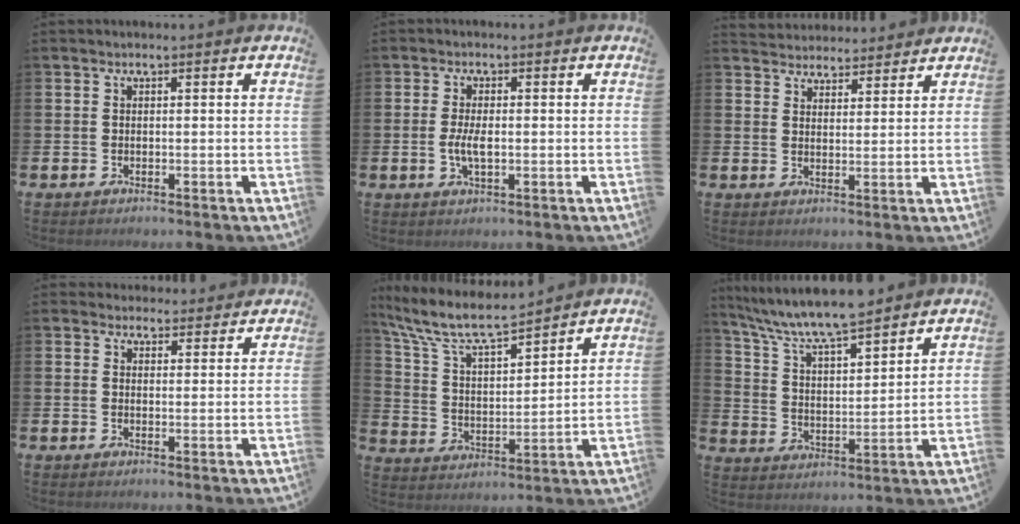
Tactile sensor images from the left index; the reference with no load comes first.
{"total": 3.3, "force": [-0.3, 1.3, 3.0], "torque": [-0.059, -0.001, -0.010]}
{"total": 3.9, "force": [3.8, 0.9, -0.4], "torque": [-0.004, -0.020, 0.070]}
{"total": 3.2, "force": [3.0, 1.1, -0.3], "torque": [0.008, -0.012, 0.053]}
{"total": 9.0, "force": [8.1, 1.6, 3.6], "torque": [-0.108, -0.046, 0.143]}
{"total": 8.4, "force": [7.8, 0.8, 3.0], "torque": [-0.093, -0.044, 0.139]}